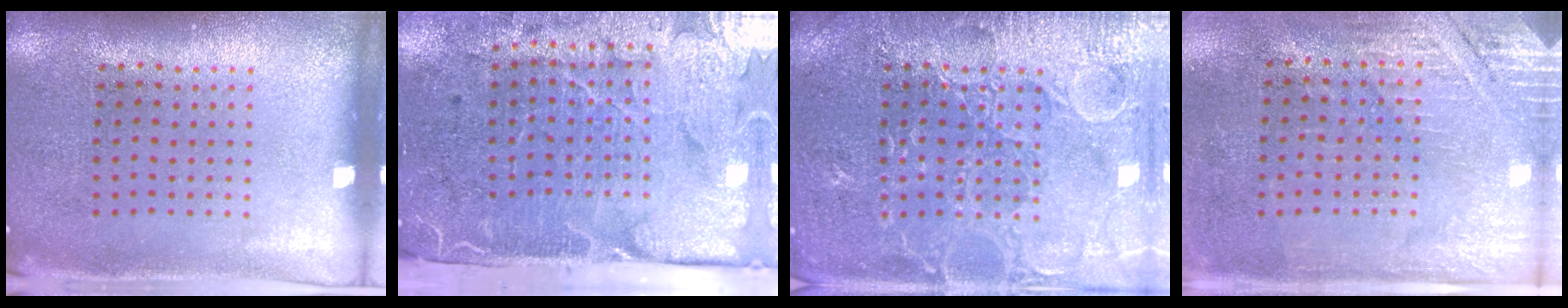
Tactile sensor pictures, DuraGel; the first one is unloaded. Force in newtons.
{"total": 5.0, "press": 4.0, "slide": 3.1}
{"total": 5.9, "press": 5.9, "slide": 0.7}
{"total": 2.8, "press": 2.6, "slide": 0.9}